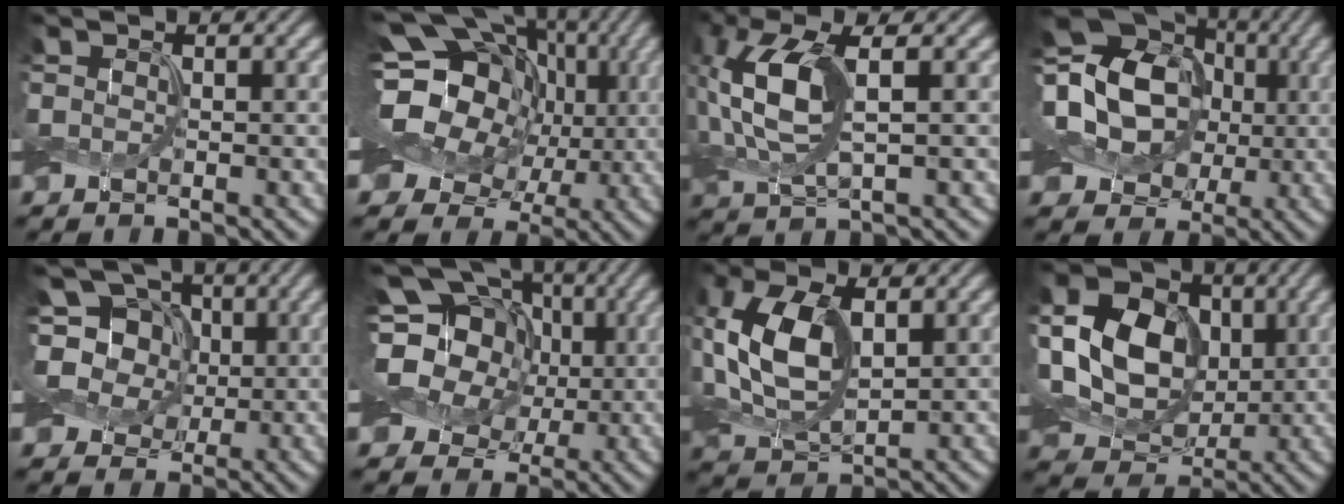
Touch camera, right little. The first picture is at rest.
{"total": 16.5, "force": [0.9, 14.0, 8.8], "torque": [-0.186, 0.027, 0.002]}
{"total": 6.8, "force": [0.1, 3.0, 6.1], "torque": [-0.149, 0.005, 0.001]}
{"total": 15.1, "force": [0.0, 13.3, 7.2], "torque": [-0.195, 0.040, -0.023]}
{"total": 6.9, "force": [0.2, 6.2, 3.1], "torque": [-0.066, 0.025, -0.014]}
{"total": 12.8, "force": [0.0, 11.0, 6.6], "torque": [-0.153, 0.037, -0.025]}
{"total": 8.5, "force": [0.3, 5.0, 6.8], "torque": [-0.182, 0.002, 0.009]}
{"total": 10.4, "force": [0.2, 8.0, 6.5], "torque": [-0.159, -0.004, -0.003]}